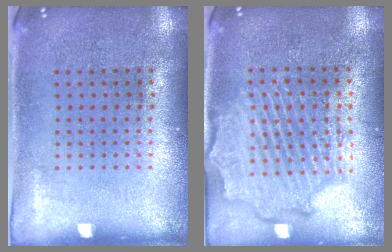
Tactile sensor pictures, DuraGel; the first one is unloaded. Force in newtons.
{"total": 2.2, "press": 2.1, "slide": 0.5}